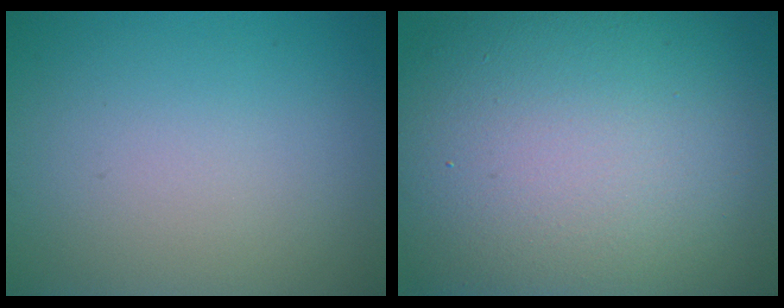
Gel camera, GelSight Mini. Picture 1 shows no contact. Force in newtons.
{"total": 17.7, "press": 17.7, "slide": 1.2}